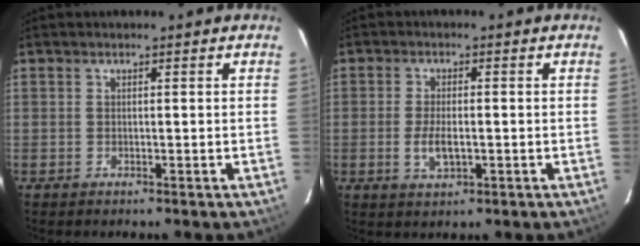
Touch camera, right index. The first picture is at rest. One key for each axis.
{"total": 4.6, "fx": -1.1, "fy": 1.9, "fz": 4.1, "tx": -0.084, "ty": -0.005, "tz": -0.020}